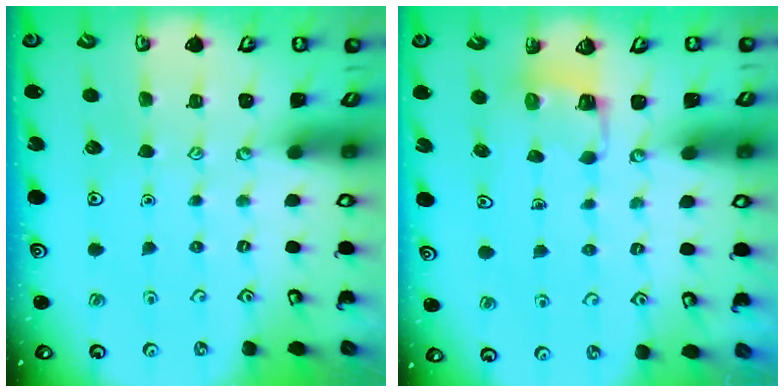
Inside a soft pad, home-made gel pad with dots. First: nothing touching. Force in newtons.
{"total": 2.9, "press": 2.9, "slide": 0.2}